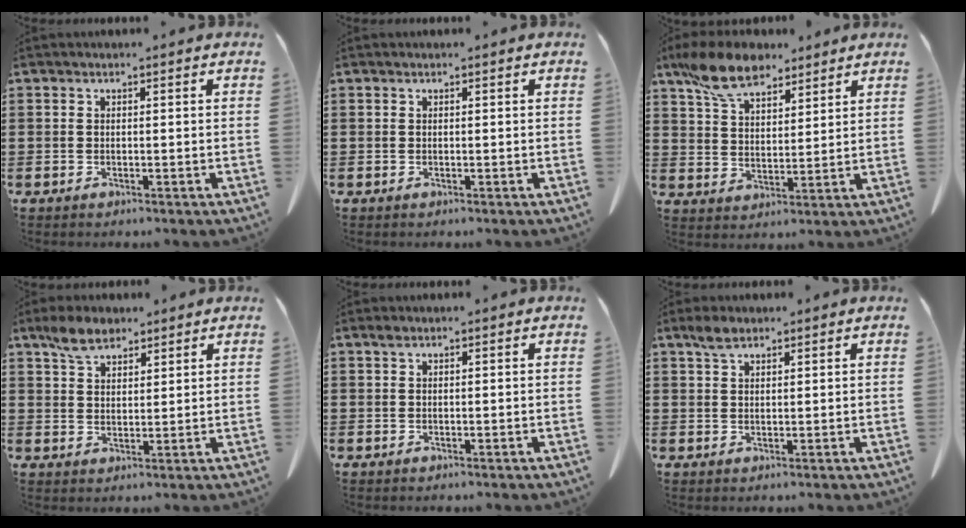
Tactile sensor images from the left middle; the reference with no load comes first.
{"total": 0.0}
{"total": 10.2, "force": [7.8, 4.1, 5.2], "torque": [-0.127, -0.007, 0.147]}
{"total": 5.1, "force": [3.7, 2.4, 2.4], "torque": [-0.059, 0.006, 0.071]}
{"total": 0.7, "force": [0.4, 0.3, 0.5], "torque": [-0.011, 0.001, 0.008]}
{"total": 2.8, "force": [2.0, 1.2, 1.6], "torque": [-0.037, 0.003, 0.037]}